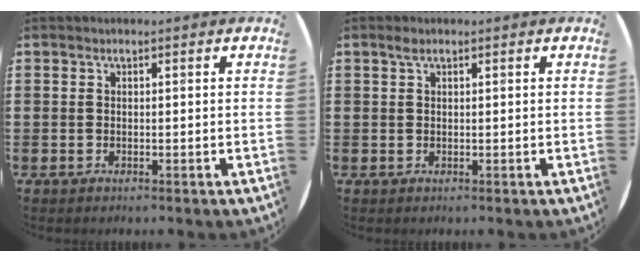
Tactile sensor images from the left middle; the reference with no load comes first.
{"total": 0.8, "force": [0.5, 0.4, 0.5], "torque": [-0.004, 0.000, 0.008]}